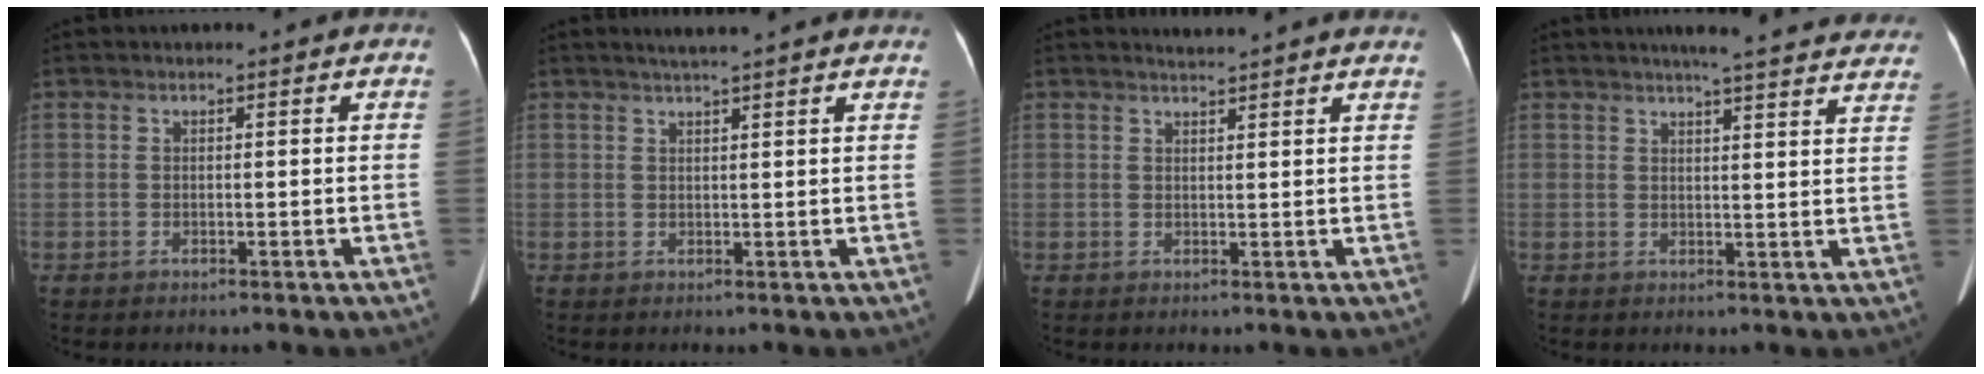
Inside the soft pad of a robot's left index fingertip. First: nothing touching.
{"total": 7.2, "force": [6.3, -0.3, 3.5], "torque": [-0.051, 0.025, 0.071]}
{"total": 5.6, "force": [5.5, -0.3, 1.2], "torque": [-0.015, 0.006, 0.053]}
{"total": 19.5, "force": [17.9, 1.8, 7.5], "torque": [-0.086, -0.025, 0.198]}